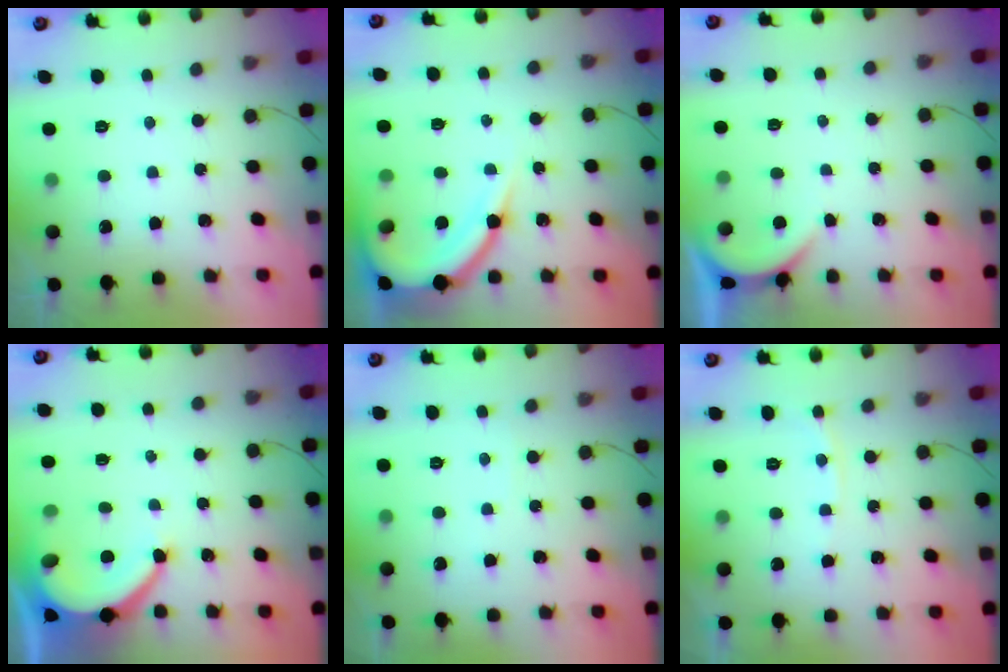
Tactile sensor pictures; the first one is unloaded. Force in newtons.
{"total": 10.9, "press": 10.9, "slide": 1.3}
{"total": 1.6, "press": 1.6, "slide": 0.2}
{"total": 8.1, "press": 8.1, "slide": 0.4}
{"total": 2.3, "press": 2.2, "slide": 0.3}
{"total": 4.7, "press": 4.7, "slide": 0.3}